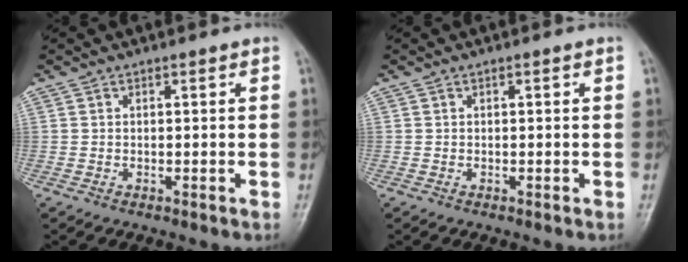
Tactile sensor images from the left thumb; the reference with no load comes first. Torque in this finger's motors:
{"motor_torque": [0.00, 0.00, 0.00, 0.00, 0.00]}